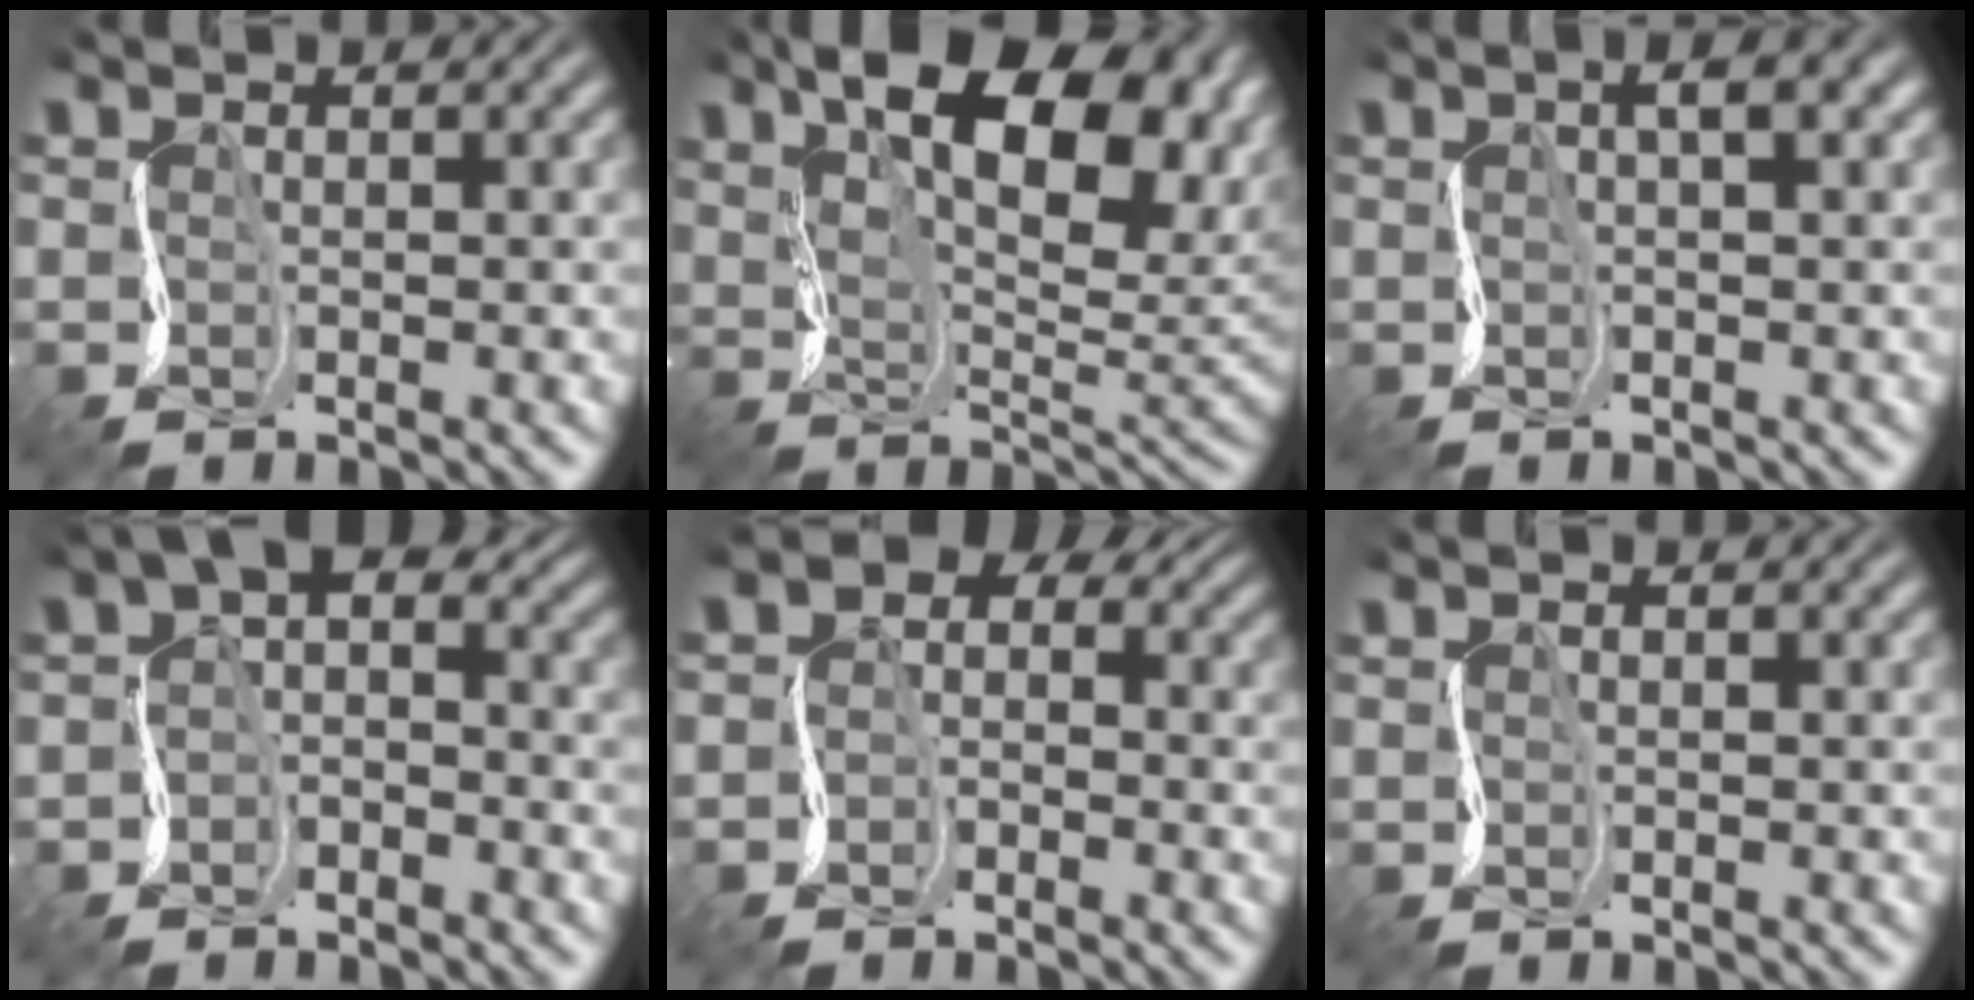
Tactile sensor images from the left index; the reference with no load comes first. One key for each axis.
{"total": 13.5, "fx": 5.6, "fy": 6.1, "fz": 10.7, "tx": -0.162, "ty": 0.010, "tz": 0.087}
{"total": 2.5, "fx": 0.9, "fy": 0.4, "fz": 2.2, "tx": -0.037, "ty": 0.012, "tz": 0.011}
{"total": 4.1, "fx": -0.4, "fy": 2.6, "fz": 3.1, "tx": -0.041, "ty": 0.016, "tz": -0.028}
{"total": 3.3, "fx": -0.4, "fy": 2.5, "fz": 2.2, "tx": -0.014, "ty": 0.009, "tz": -0.025}
{"total": 0.0}